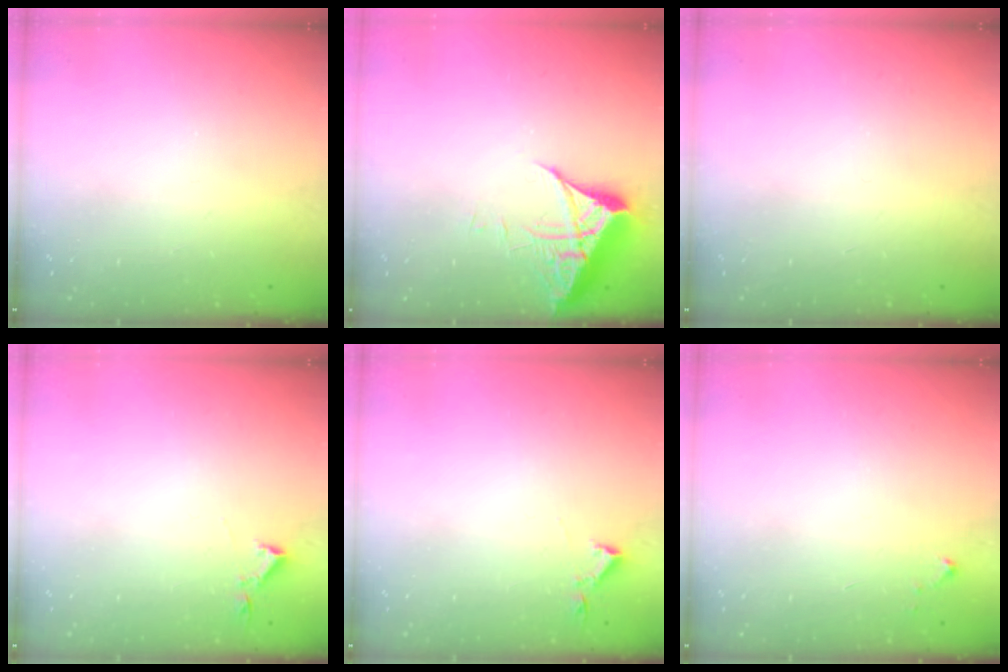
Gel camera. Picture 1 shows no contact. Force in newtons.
{"total": 6.1, "press": 6.1, "slide": 0.7}
{"total": 0.0}
{"total": 2.9, "press": 2.9, "slide": 0.5}
{"total": 2.9, "press": 2.9, "slide": 0.5}
{"total": 2.6, "press": 2.6, "slide": 0.4}